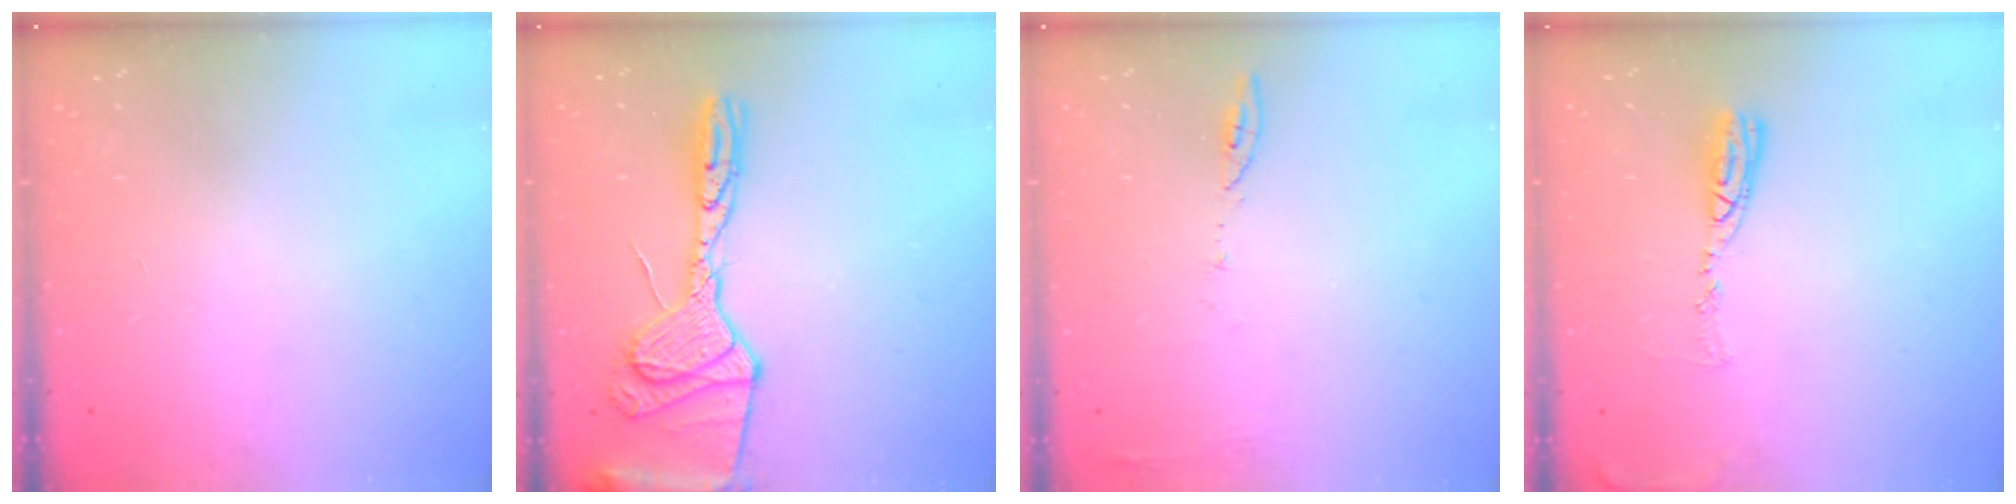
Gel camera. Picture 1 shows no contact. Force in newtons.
{"total": 18.9, "press": 18.8, "slide": 1.9}
{"total": 5.8, "press": 5.7, "slide": 0.9}
{"total": 8.9, "press": 8.9, "slide": 0.8}